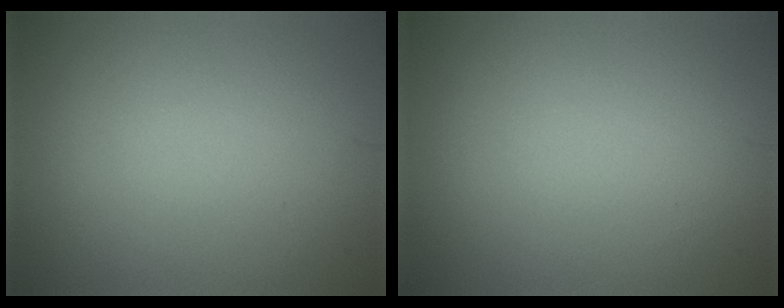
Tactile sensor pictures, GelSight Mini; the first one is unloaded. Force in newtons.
{"total": 0.0}